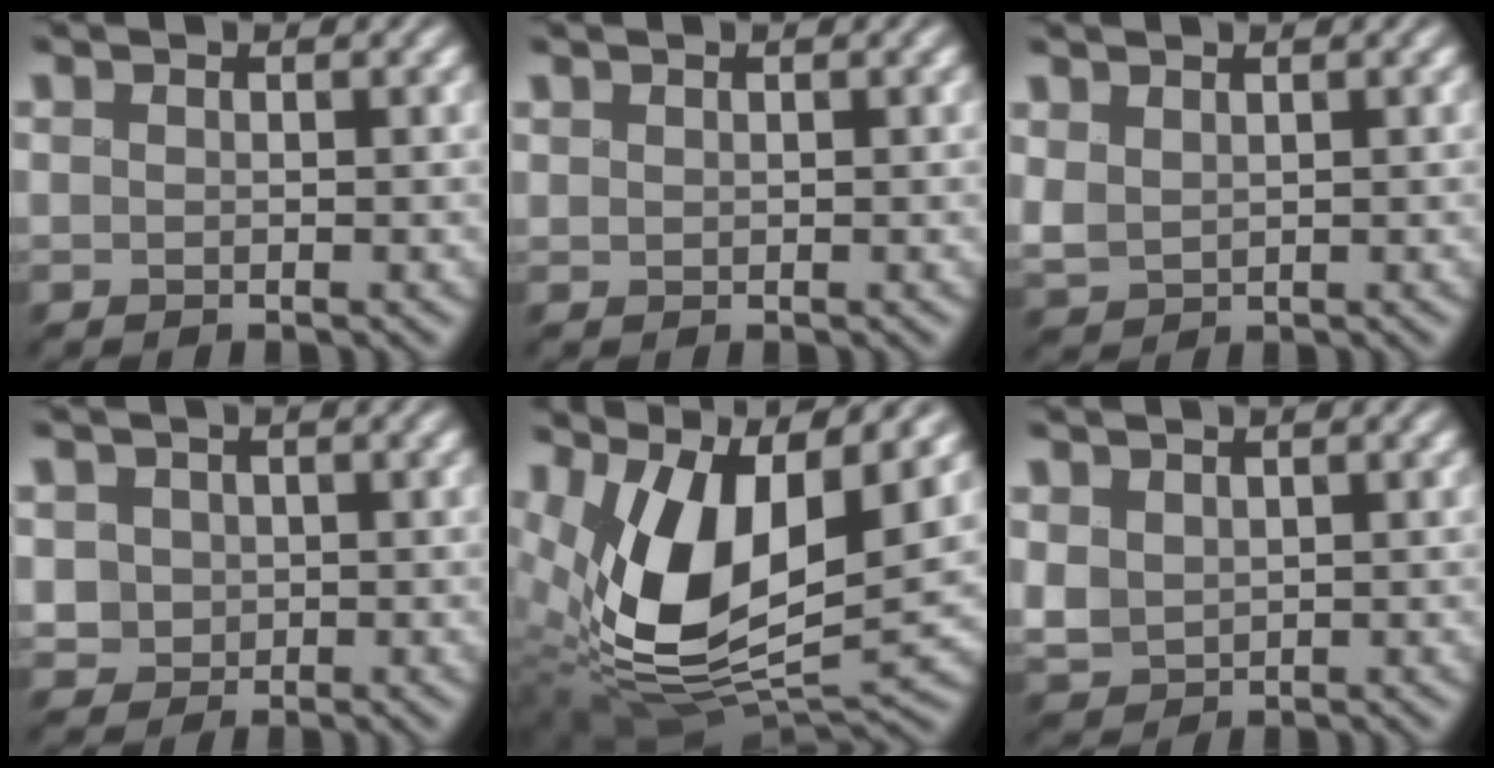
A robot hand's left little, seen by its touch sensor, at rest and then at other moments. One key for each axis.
{"total": 0.0}
{"total": 1.3, "fx": 0.7, "fy": 0.8, "fz": 0.8, "tx": -0.034, "ty": 0.001, "tz": 0.030}
{"total": 1.7, "fx": -0.2, "fy": 1.7, "fz": 0.1, "tx": -0.028, "ty": -0.008, "tz": 0.009}
{"total": 13.6, "fx": 3.2, "fy": 7.0, "fz": 11.2, "tx": -0.230, "ty": -0.009, "tz": 0.060}
{"total": 2.2, "fx": 0.6, "fy": 1.7, "fz": 1.2, "tx": -0.048, "ty": -0.001, "tz": 0.025}